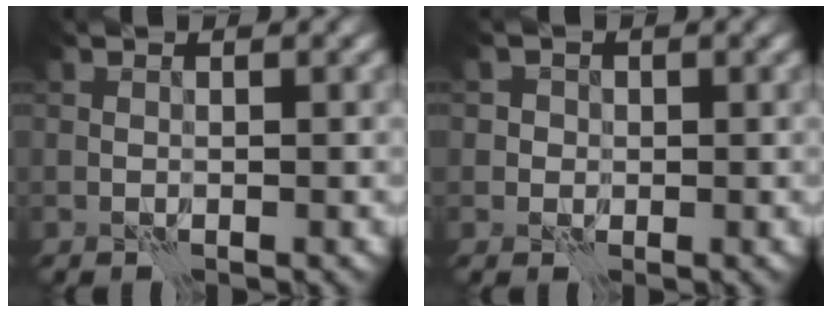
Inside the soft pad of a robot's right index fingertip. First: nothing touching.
{"total": 1.7, "force": [0.2, 1.7, 0.4], "torque": [0.005, 0.001, 0.003]}